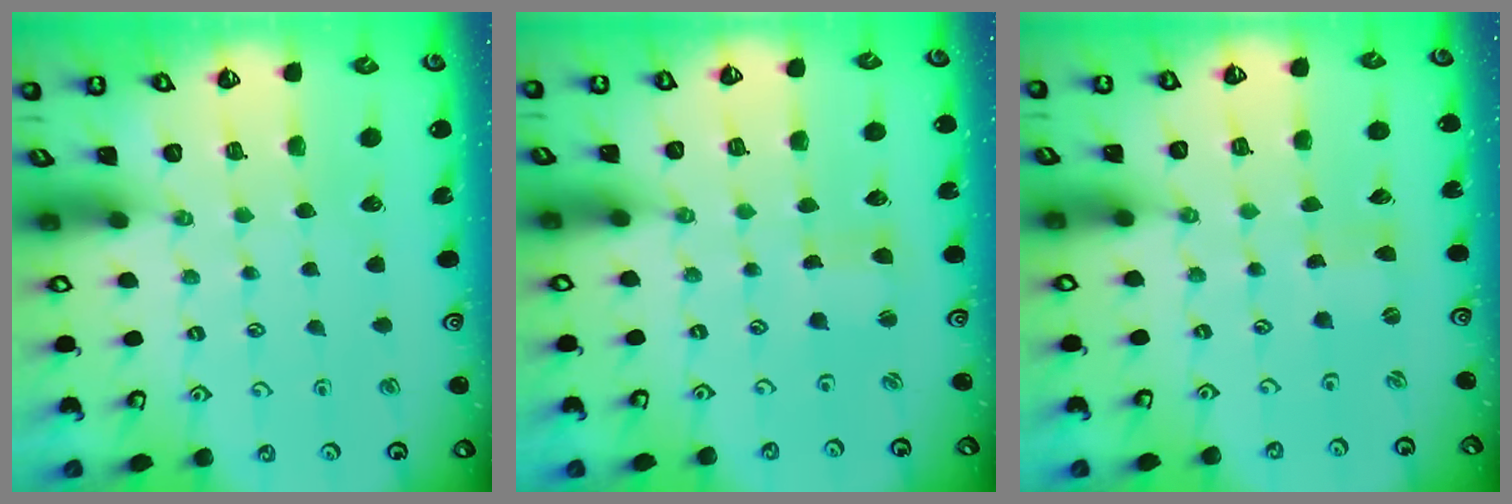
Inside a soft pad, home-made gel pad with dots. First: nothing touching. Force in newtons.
{"total": 2.5, "press": 2.5, "slide": 0.3}
{"total": 0.0}